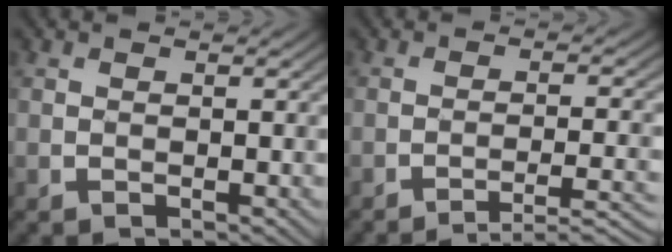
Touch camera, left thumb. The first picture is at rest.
{"total": 6.3, "force": [-4.4, 0.9, 4.4], "torque": [-0.069, 0.012, -0.063]}